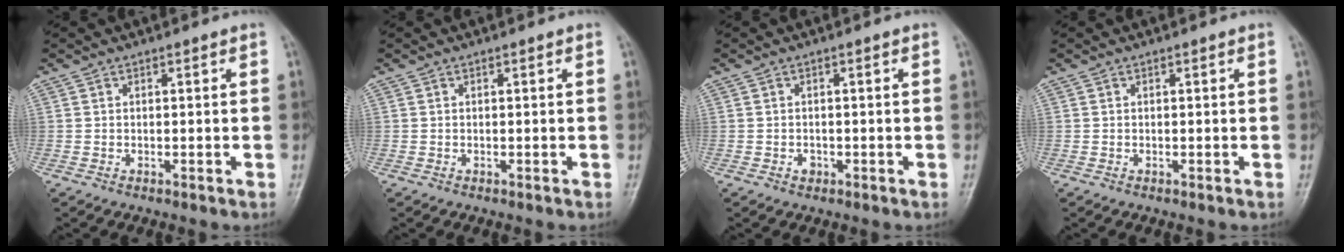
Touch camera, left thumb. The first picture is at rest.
{"total": 0.0}
{"total": 1.1, "force": [-0.5, 0.9, 0.4], "torque": [-0.002, 0.003, -0.007]}
{"total": 0.0}